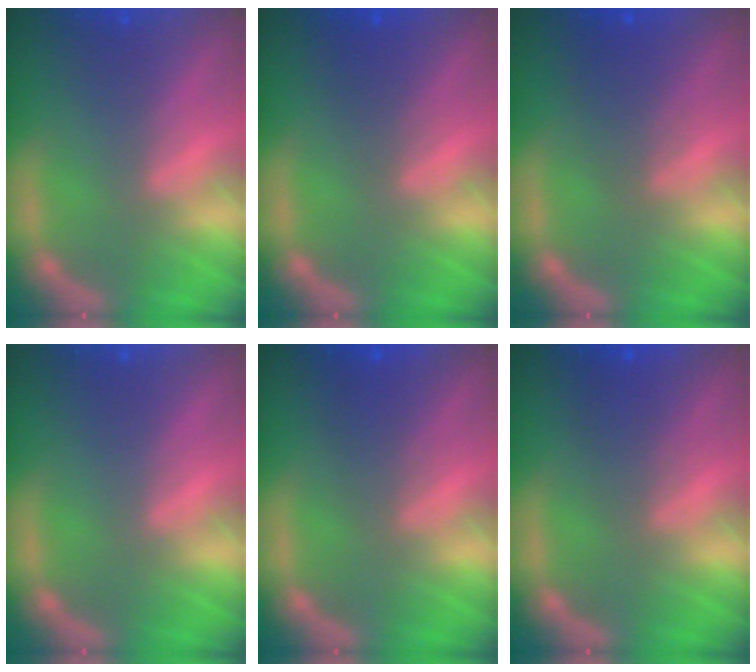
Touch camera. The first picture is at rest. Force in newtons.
{"total": 2.0}
{"total": 3.0}
{"total": 0.0}
{"total": 2.5}
{"total": 2.5}